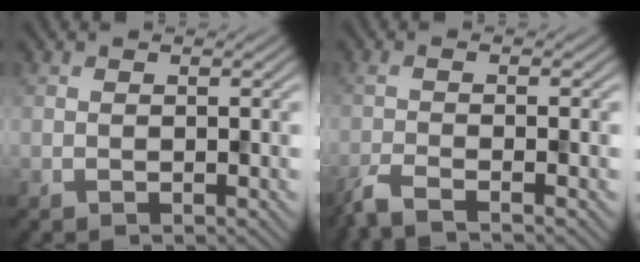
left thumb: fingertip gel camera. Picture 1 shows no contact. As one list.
[{"total": 3.7, "force": [-2.3, 0.6, 2.8], "torque": [-0.046, -0.005, -0.061]}]